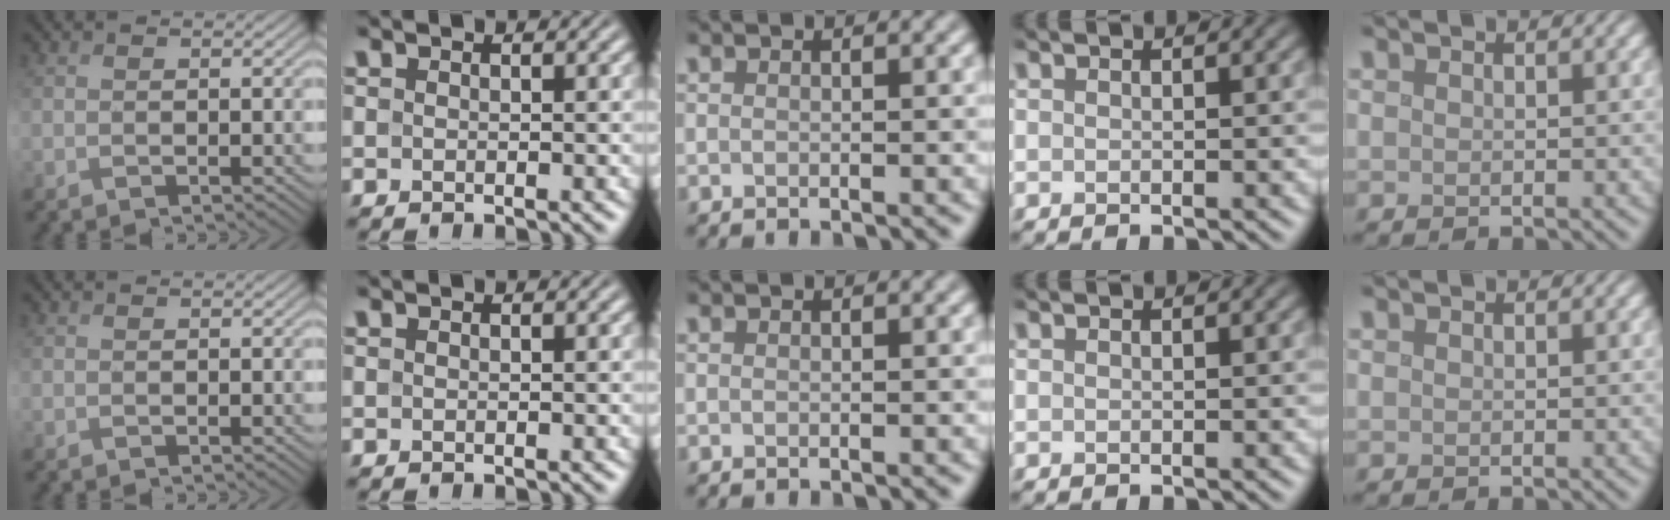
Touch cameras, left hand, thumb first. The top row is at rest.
{}